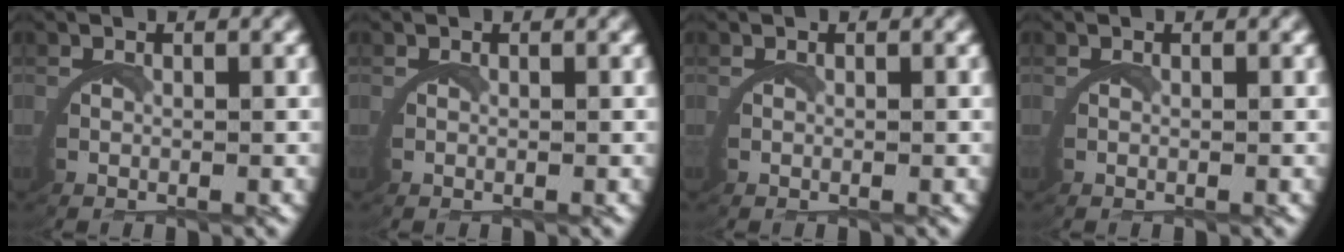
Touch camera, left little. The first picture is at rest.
{"total": 0.0}
{"total": 0.0}
{"total": 0.0}